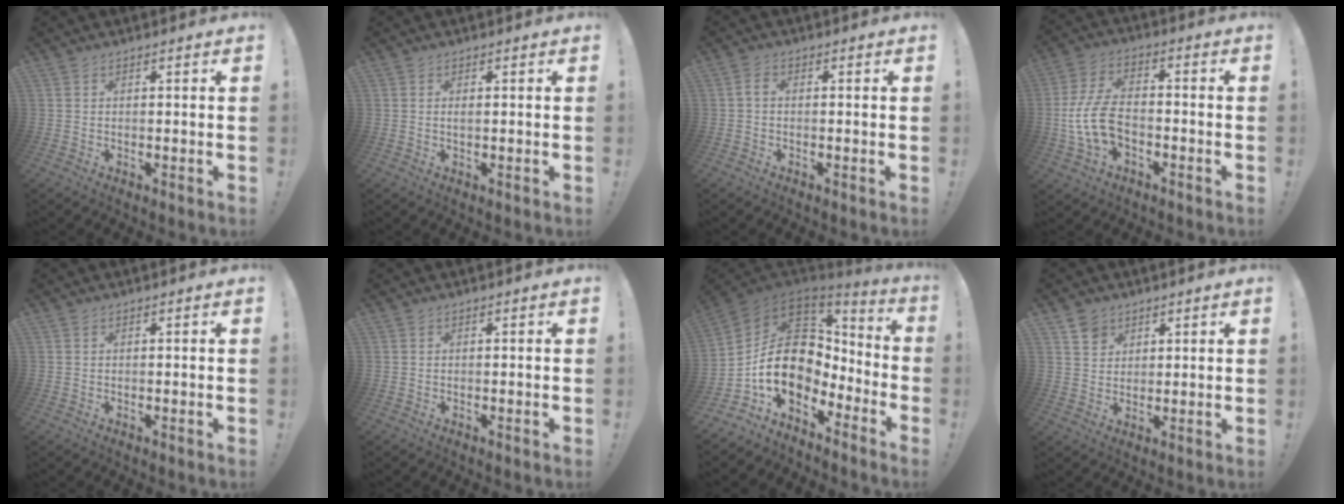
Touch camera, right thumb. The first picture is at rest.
{"total": 0.8, "force": [0.0, 0.2, 0.8], "torque": [-0.009, -0.002, -0.002]}
{"total": 1.7, "force": [-0.5, 0.9, 1.4], "torque": [-0.029, 0.008, -0.008]}
{"total": 12.8, "force": [-3.1, 7.8, 9.6], "torque": [-0.200, 0.009, -0.057]}
{"total": 0.0}
{"total": 0.0}
{"total": 16.9, "force": [-0.4, 12.4, 11.5], "torque": [-0.208, -0.008, 0.016]}
{"total": 5.2, "force": [3.3, 4.0, 0.8], "torque": [-0.007, -0.021, 0.062]}